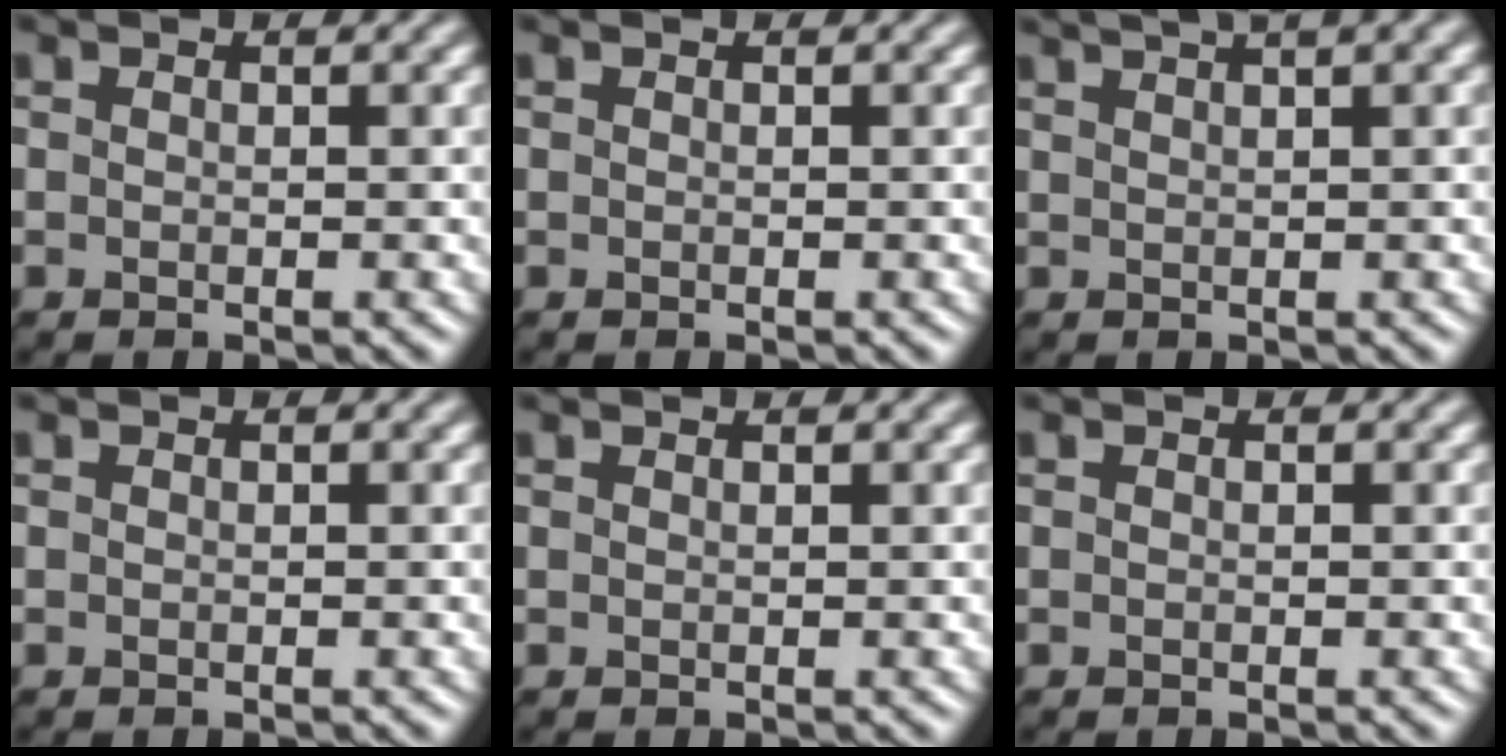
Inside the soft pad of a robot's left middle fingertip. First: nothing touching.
{"total": 0.0}
{"total": 4.0, "force": [3.0, 0.8, 2.5], "torque": [-0.043, 0.023, 0.037]}
{"total": 0.0}
{"total": 0.7, "force": [0.7, -0.1, 0.0], "torque": [0.000, -0.006, 0.009]}
{"total": 0.0}